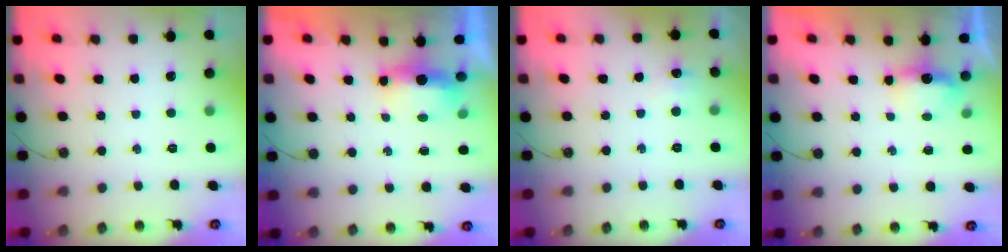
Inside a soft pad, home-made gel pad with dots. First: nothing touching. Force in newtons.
{"total": 5.2, "press": 5.0, "slide": 1.4}
{"total": 5.3, "press": 5.2, "slide": 0.7}
{"total": 3.4, "press": 3.4, "slide": 0.5}